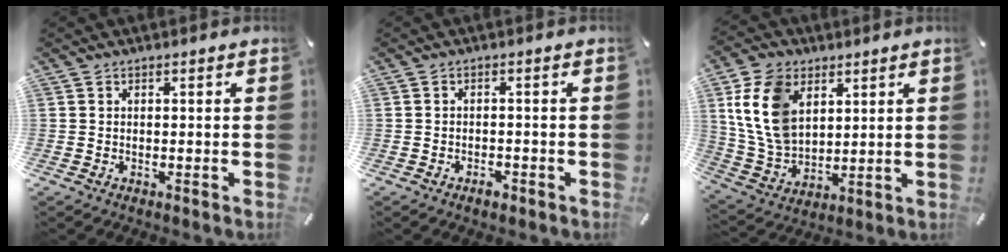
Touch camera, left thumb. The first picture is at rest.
{"total": 2.2, "force": [-1.5, 1.2, 1.0], "torque": [-0.019, 0.006, -0.030]}
{"total": 14.4, "force": [5.1, 10.3, 8.6], "torque": [-0.217, -0.006, 0.093]}